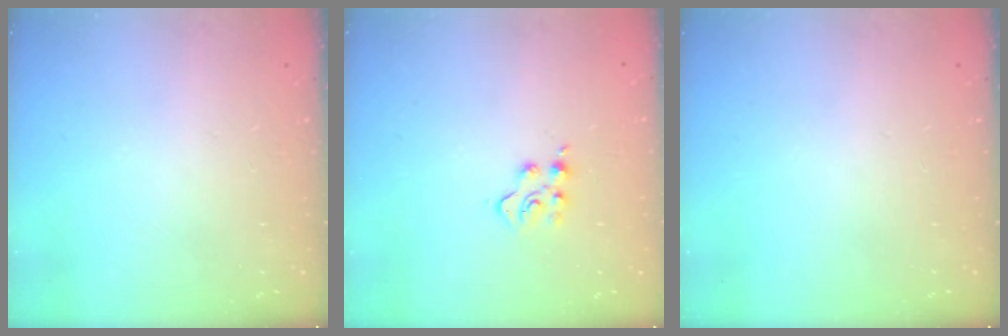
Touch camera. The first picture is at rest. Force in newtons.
{"total": 4.6, "press": 4.5, "slide": 0.6}
{"total": 0.0}